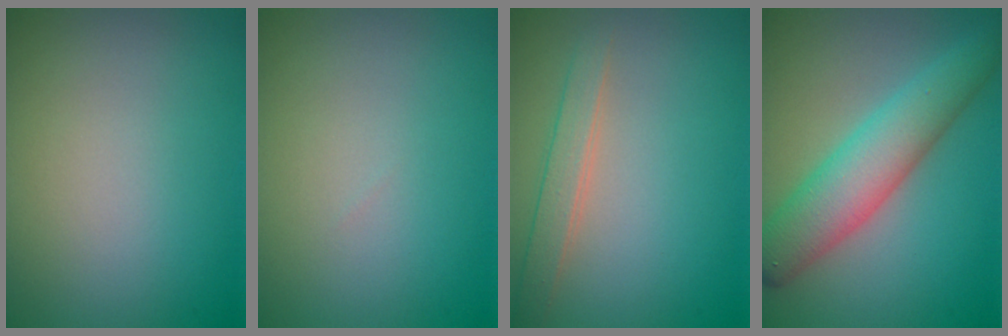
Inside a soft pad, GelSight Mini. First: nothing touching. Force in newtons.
{"total": 0.0}
{"total": 2.2, "press": 2.2, "slide": 0.2}
{"total": 6.0, "press": 6.0, "slide": 0.2}